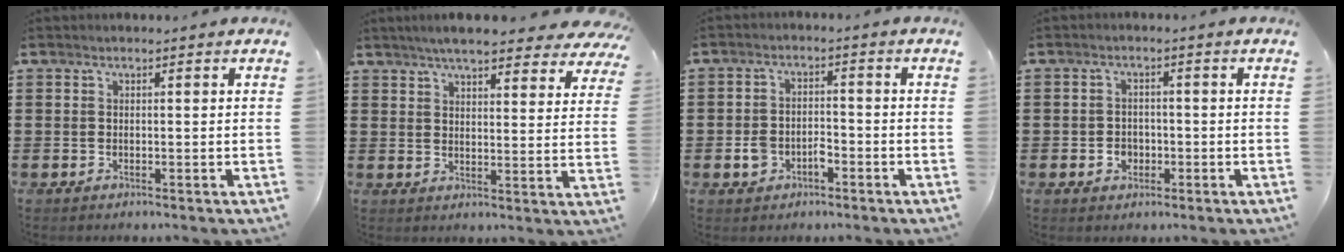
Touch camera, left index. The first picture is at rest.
{"total": 6.4, "force": [5.8, 0.4, 2.8], "torque": [-0.066, -0.017, 0.102]}
{"total": 3.3, "force": [-1.8, 2.1, 1.8], "torque": [-0.034, 0.006, -0.035]}
{"total": 2.3, "force": [-0.8, 1.9, 0.9], "torque": [-0.023, 0.002, -0.020]}